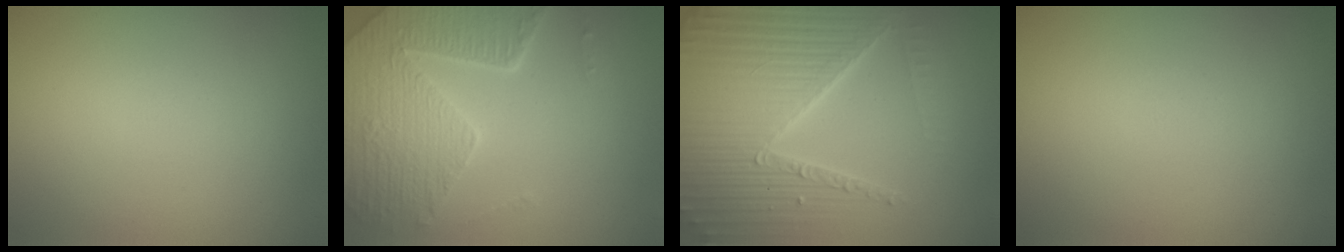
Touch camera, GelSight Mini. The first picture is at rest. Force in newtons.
{"total": 6.7, "press": 5.3, "slide": 4.0}
{"total": 6.4, "press": 6.2, "slide": 1.5}
{"total": 0.0}